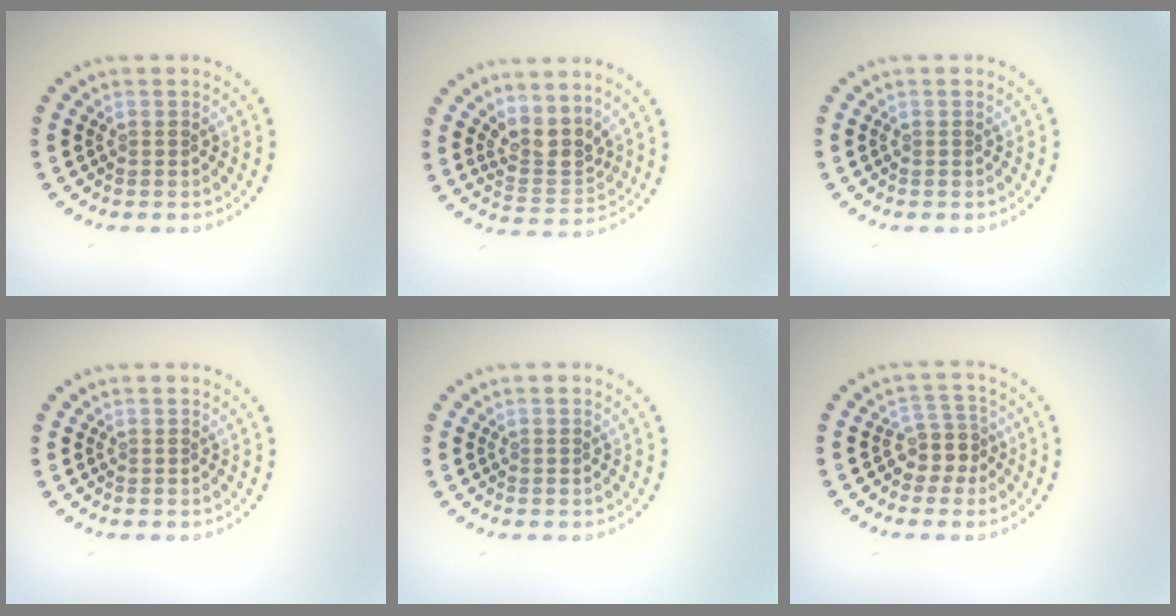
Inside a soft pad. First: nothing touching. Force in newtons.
{"total": 3.2, "press": 2.5, "slide": 2.0}
{"total": 0.0}
{"total": 0.0}
{"total": 0.0}
{"total": 2.7, "press": 2.1, "slide": 1.6}